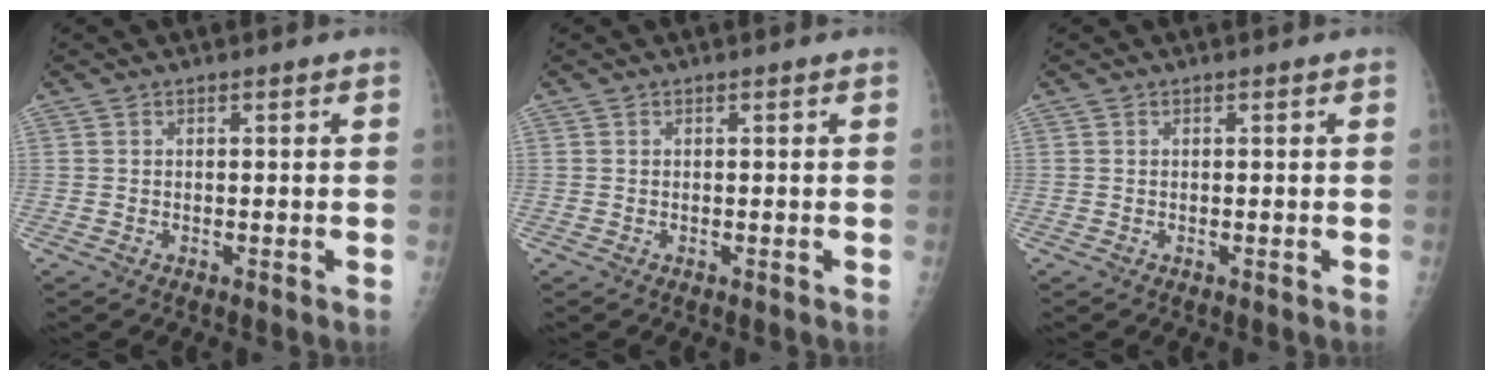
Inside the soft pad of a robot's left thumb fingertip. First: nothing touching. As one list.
[{"total": 0.0}, {"total": 0.0}]